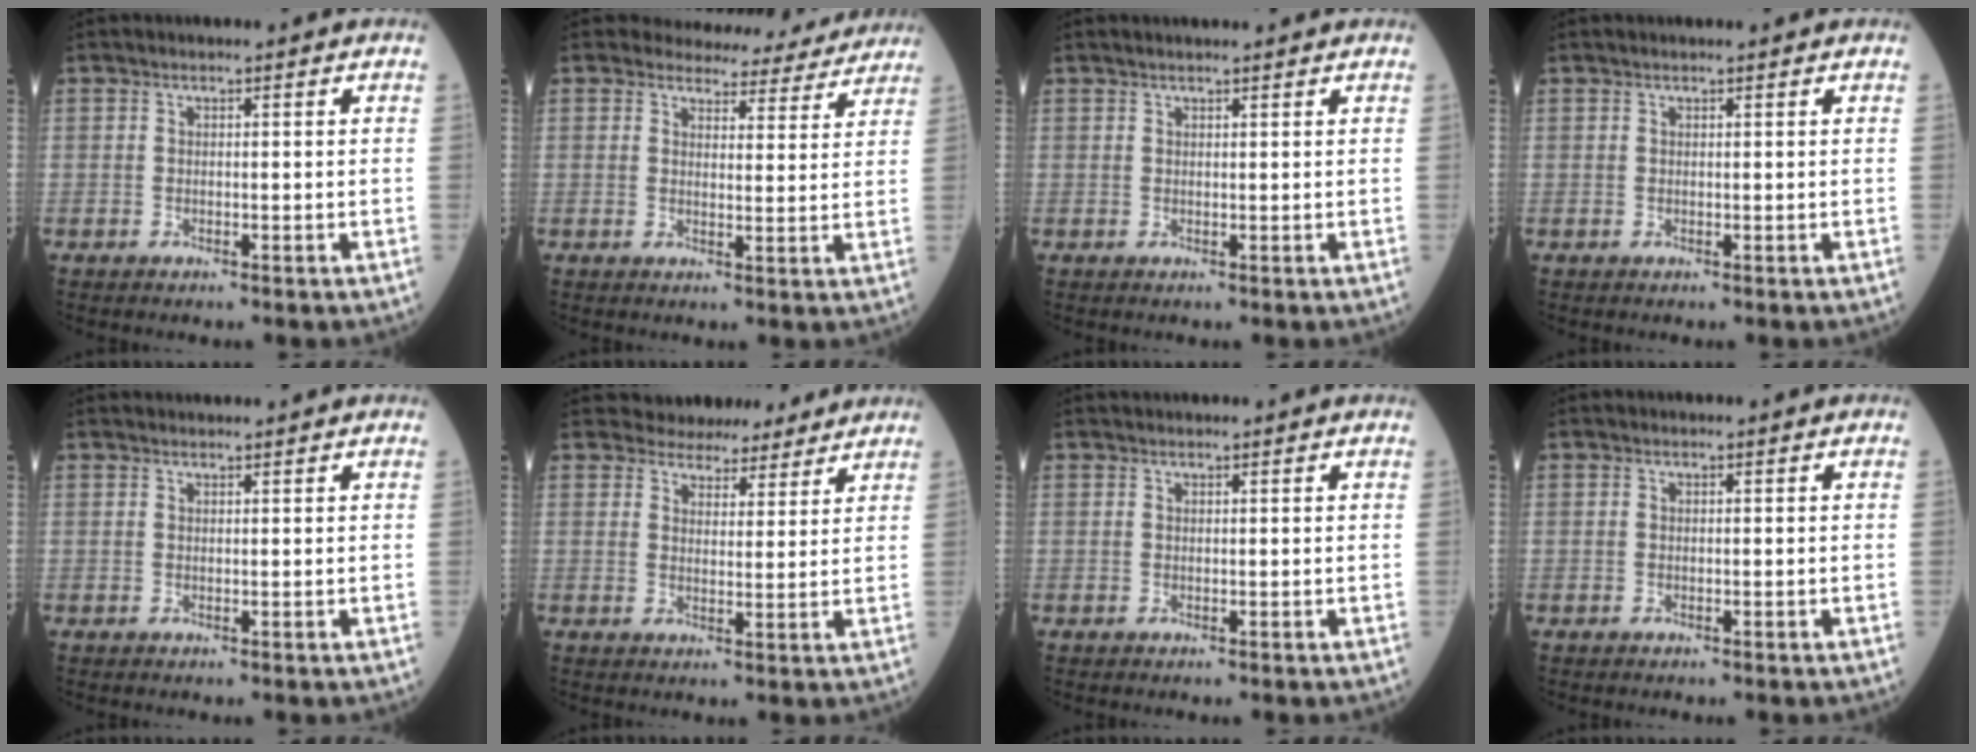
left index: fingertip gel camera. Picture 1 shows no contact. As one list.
[{"total": 9.7, "force": [9.3, 2.7, 0.5], "torque": [0.019, -0.006, 0.092]}, {"total": 3.1, "force": [2.7, 0.2, 1.5], "torque": [-0.015, 0.026, 0.041]}, {"total": 1.0, "force": [0.9, 0.0, 0.5], "torque": [-0.008, 0.015, 0.016]}, {"total": 3.0, "force": [2.9, -0.2, 0.7], "torque": [-0.007, 0.023, 0.042]}, {"total": 8.9, "force": [8.3, 3.1, 1.4], "torque": [-0.008, 0.011, 0.102]}, {"total": 2.0, "force": [1.9, -0.1, 0.6], "torque": [-0.007, 0.023, 0.031]}, {"total": 0.0}]